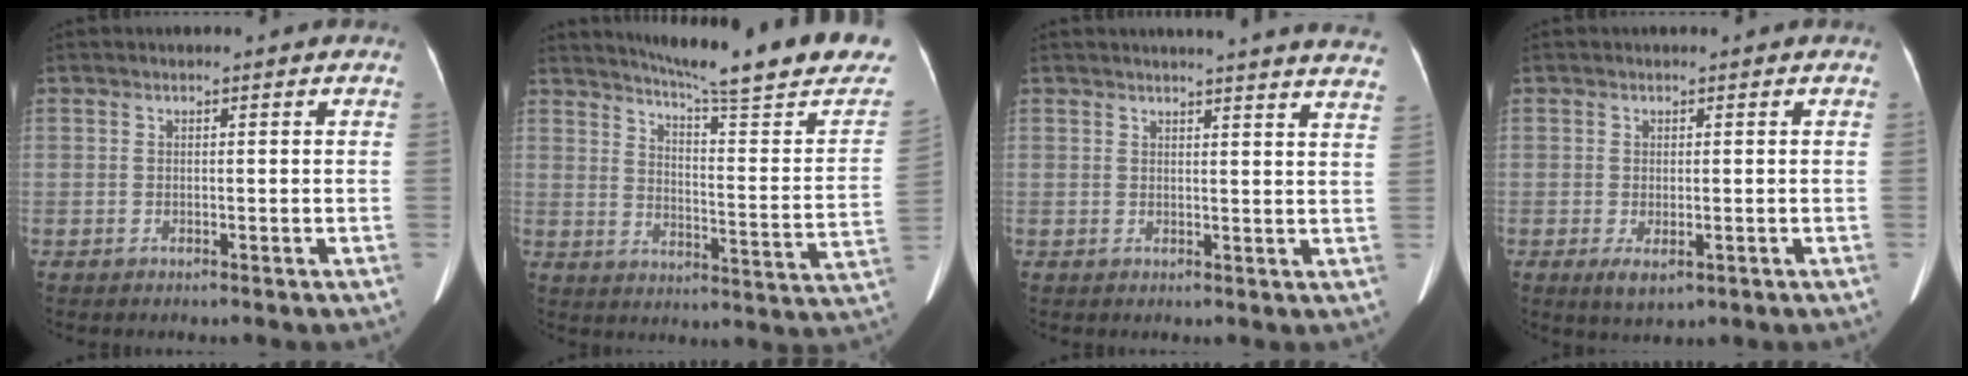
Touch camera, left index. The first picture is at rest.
{"total": 24.2, "force": [20.8, 0.7, 12.3], "torque": [-0.169, -0.078, 0.257]}
{"total": 18.4, "force": [17.4, 0.6, 6.2], "torque": [-0.074, -0.053, 0.185]}
{"total": 2.9, "force": [-1.0, 1.3, 2.4], "torque": [-0.040, -0.006, -0.005]}